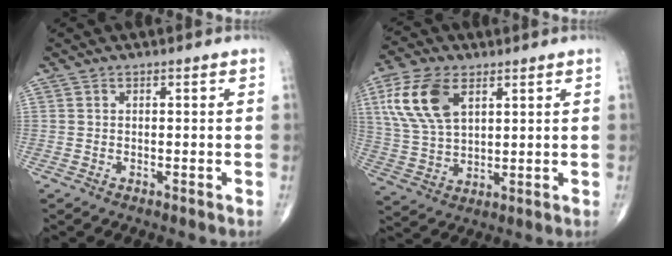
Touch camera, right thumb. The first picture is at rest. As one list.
[{"total": 12.8, "force": [5.1, 7.2, 9.3], "torque": [-0.188, -0.007, 0.105]}]